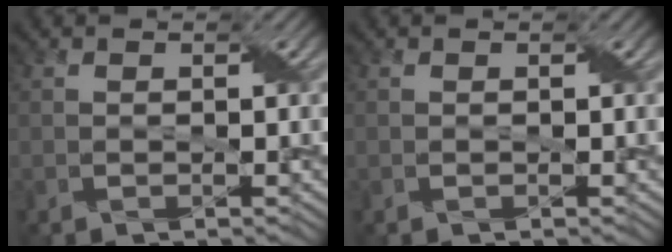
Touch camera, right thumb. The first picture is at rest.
{"total": 0.0}